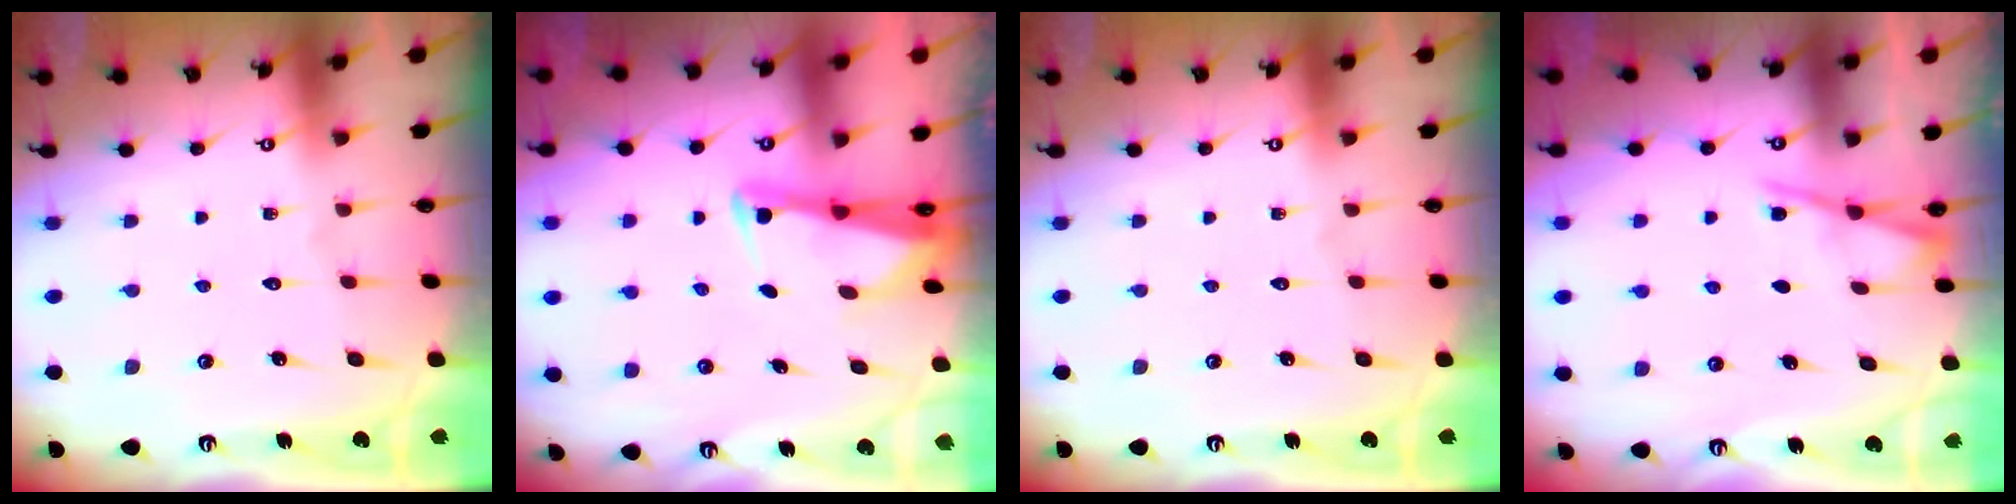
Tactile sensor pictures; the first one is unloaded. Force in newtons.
{"total": 2.4, "press": 2.4, "slide": 0.5}
{"total": 0.0}
{"total": 3.6, "press": 3.6, "slide": 0.5}